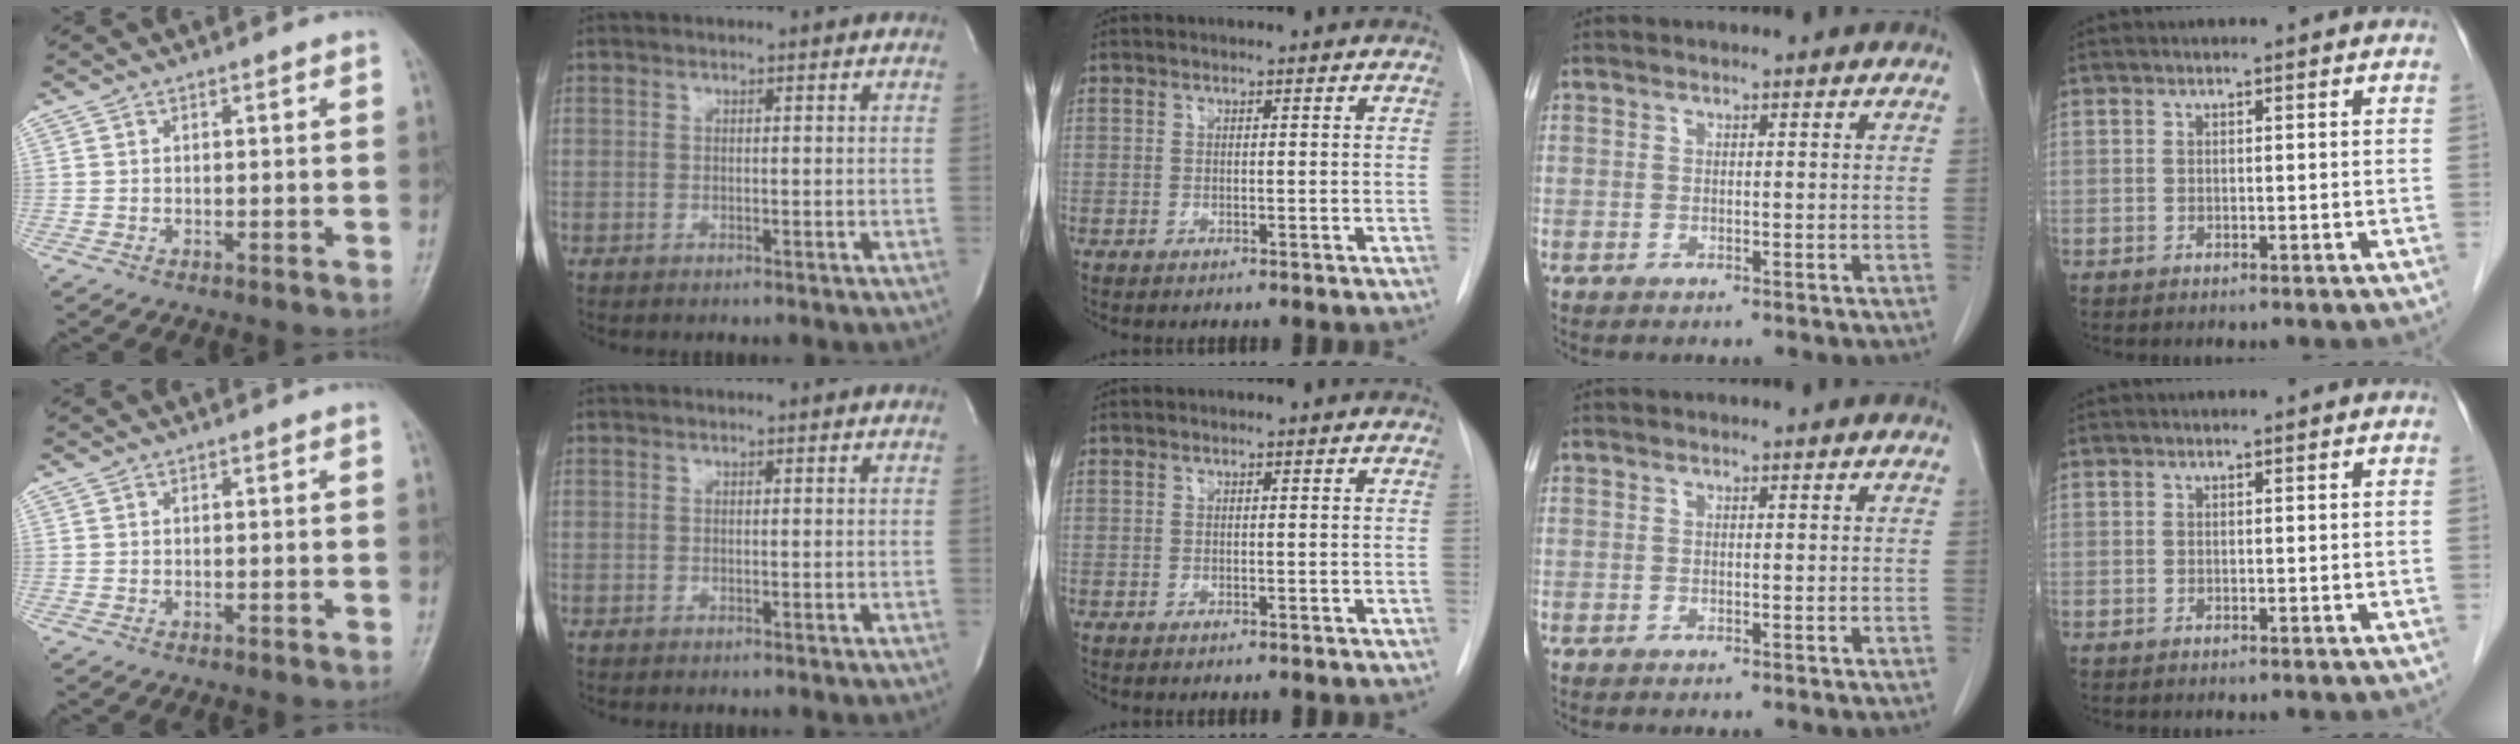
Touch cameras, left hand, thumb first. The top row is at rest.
{}